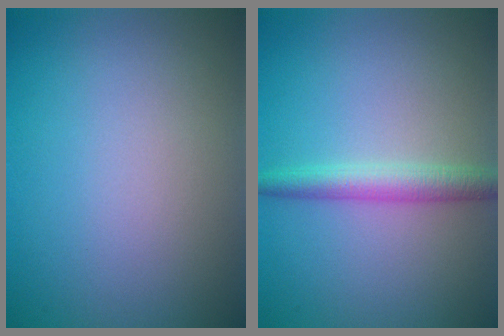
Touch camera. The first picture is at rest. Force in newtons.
{"total": 2.9, "press": 2.9, "slide": 0.1}